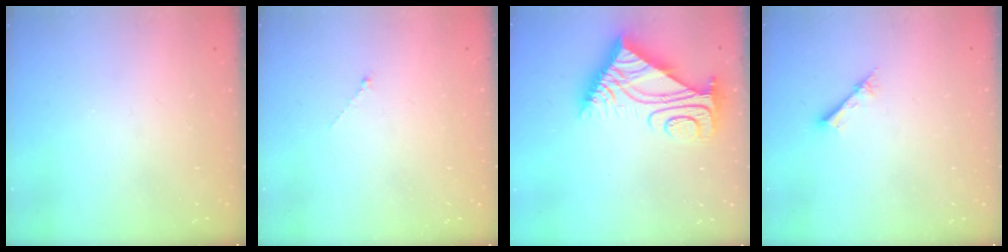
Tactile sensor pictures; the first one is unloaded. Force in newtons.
{"total": 0.0}
{"total": 8.7, "press": 8.7, "slide": 0.5}
{"total": 2.1, "press": 2.1, "slide": 0.2}